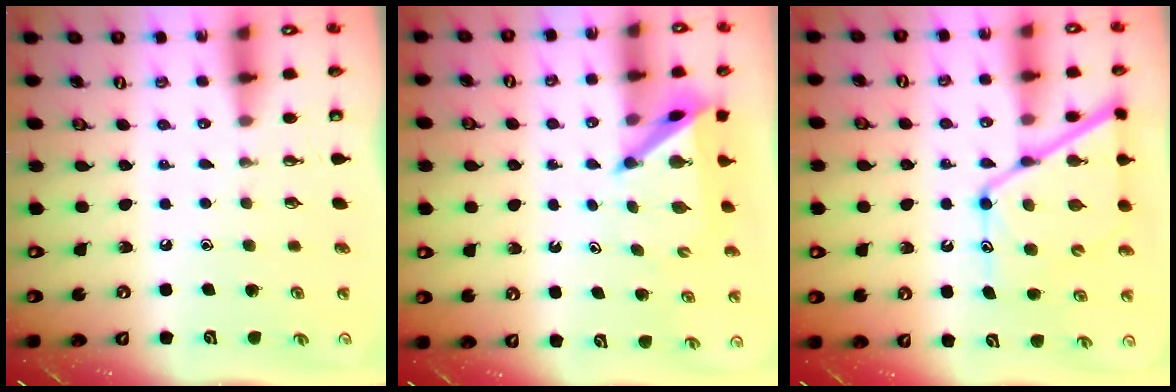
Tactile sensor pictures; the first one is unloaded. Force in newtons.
{"total": 6.6, "press": 6.5, "slide": 0.6}
{"total": 14.8, "press": 14.8, "slide": 1.2}